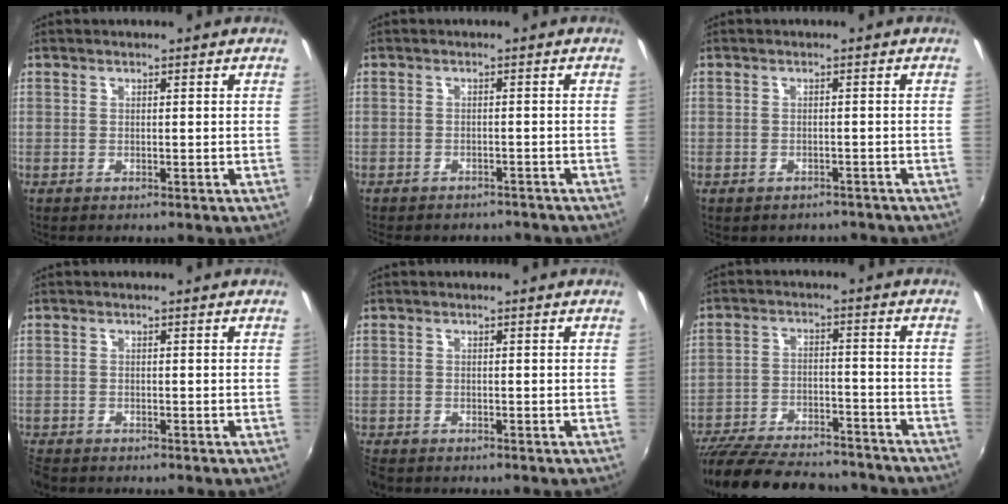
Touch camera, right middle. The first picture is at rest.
{"total": 7.6, "force": [-6.6, 2.8, 2.4], "torque": [-0.059, -0.018, -0.092]}
{"total": 4.6, "force": [-3.8, 2.1, 1.4], "torque": [-0.028, -0.014, -0.046]}
{"total": 3.3, "force": [-2.9, 1.1, 0.9], "torque": [-0.032, -0.016, -0.059]}
{"total": 2.8, "force": [-2.4, 1.1, 0.8], "torque": [-0.028, -0.014, -0.048]}
{"total": 23.8, "force": [-20.5, 7.1, 9.9], "torque": [-0.204, -0.020, -0.296]}